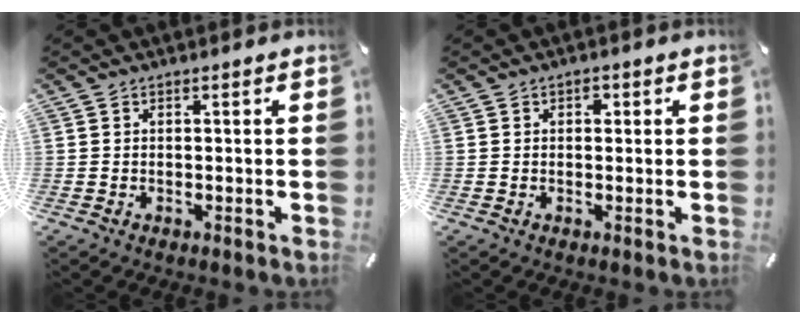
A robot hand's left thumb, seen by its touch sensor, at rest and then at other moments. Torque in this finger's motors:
{"motor_torque": [0.28, 0.45, 0.17, -0.38, 0.00]}